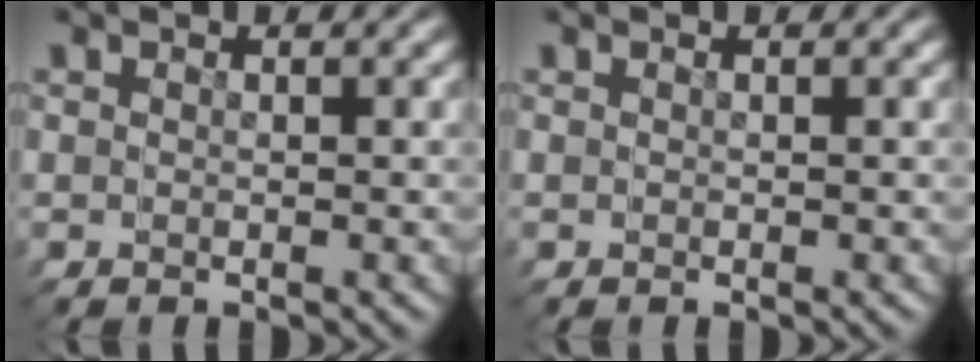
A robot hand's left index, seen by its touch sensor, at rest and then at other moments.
{"total": 0.0}